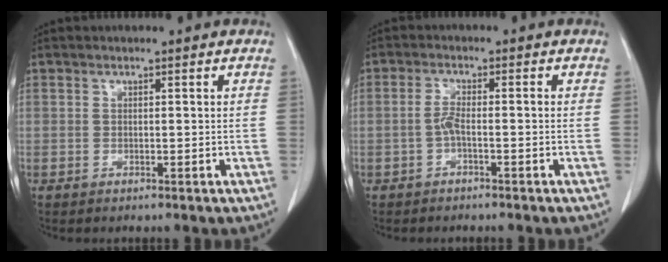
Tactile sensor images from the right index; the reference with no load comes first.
{"total": 2.3, "force": [-0.9, 0.3, 2.1], "torque": [-0.041, 0.003, -0.020]}